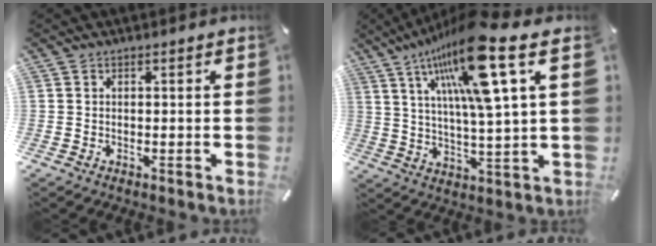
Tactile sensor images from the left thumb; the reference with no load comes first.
{"total": 18.5, "force": [10.1, 3.4, 15.1], "torque": [-0.273, -0.052, 0.153]}